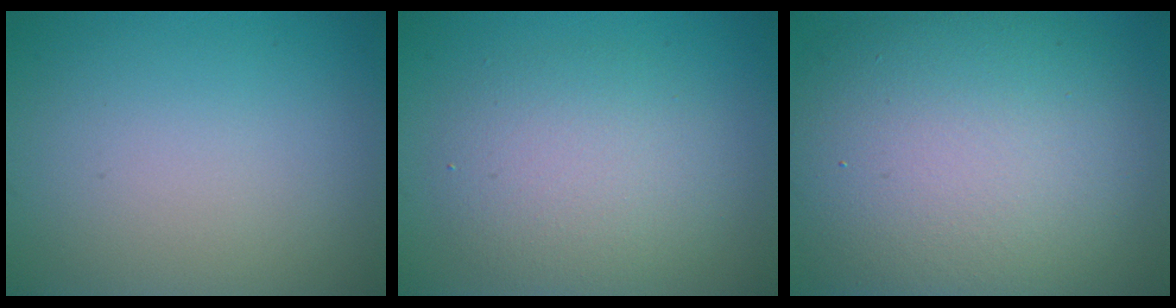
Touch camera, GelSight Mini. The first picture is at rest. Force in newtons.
{"total": 4.3, "press": 4.3, "slide": 0.1}
{"total": 13.5, "press": 13.5, "slide": 1.3}